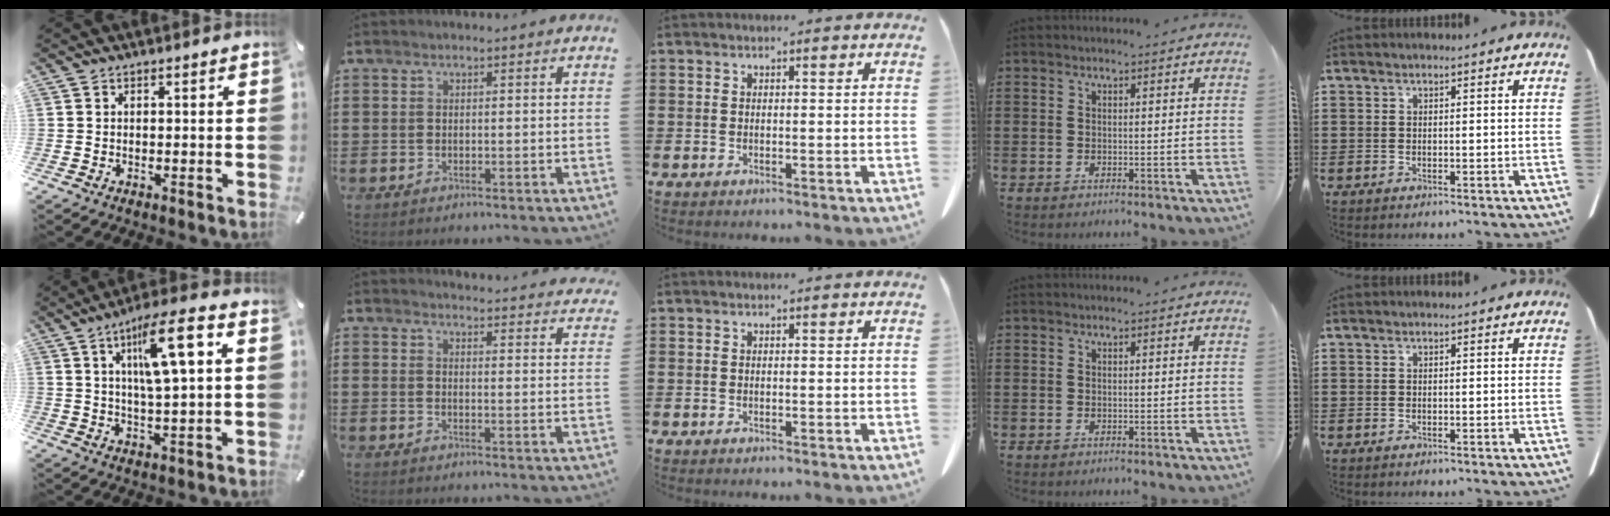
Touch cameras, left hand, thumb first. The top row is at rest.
{"thumb": {"total": 13.1, "force": [4.6, 3.0, 11.9], "torque": [-0.194, -0.004, 0.073]}, "index": {"total": 3.4, "force": [3.4, -0.1, 0.1], "torque": [-0.007, -0.023, 0.061]}}